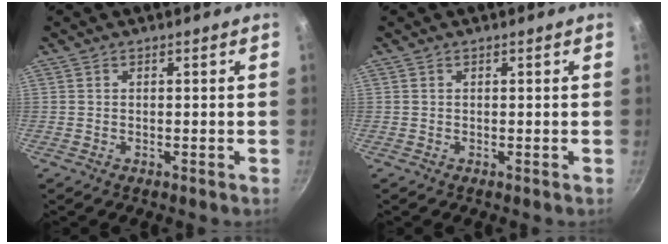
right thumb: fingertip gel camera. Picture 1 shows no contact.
{"total": 0.0}